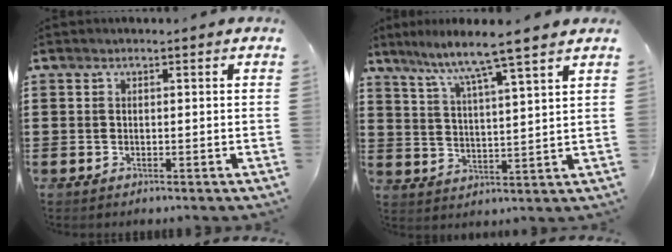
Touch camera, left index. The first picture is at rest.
{"total": 6.2, "force": [5.3, -1.4, 2.9], "torque": [-0.079, -0.039, 0.082]}